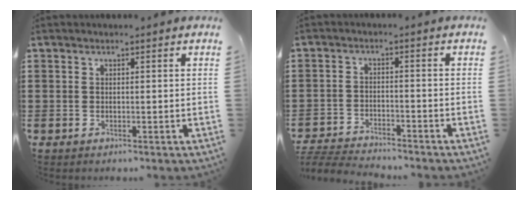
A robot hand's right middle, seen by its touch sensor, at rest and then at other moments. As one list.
[{"total": 4.2, "force": [-4.2, 0.5, 0.4], "torque": [-0.023, -0.001, -0.092]}]